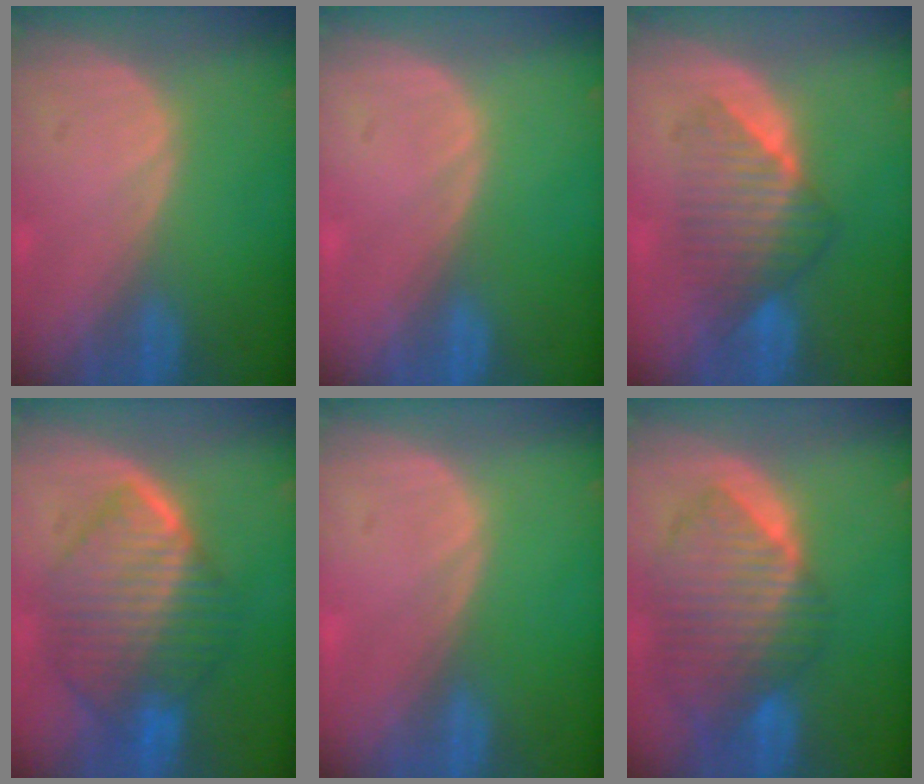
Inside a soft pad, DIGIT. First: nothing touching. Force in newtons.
{"total": 0.0}
{"total": 6.7, "press": 6.6, "slide": 1.0}
{"total": 10.6, "press": 10.5, "slide": 0.9}
{"total": 0.0}
{"total": 10.5, "press": 9.1, "slide": 5.2}